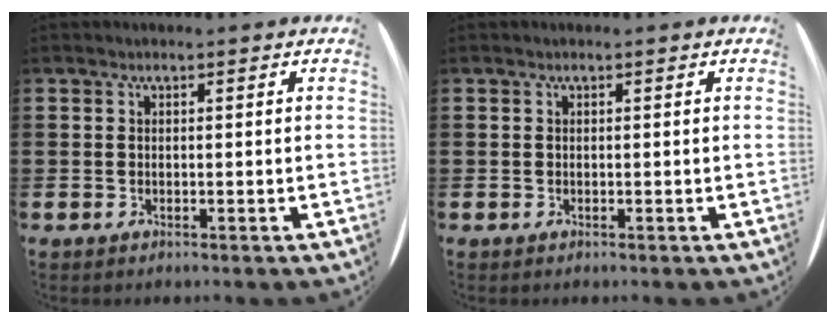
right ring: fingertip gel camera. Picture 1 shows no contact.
{"total": 0.0}